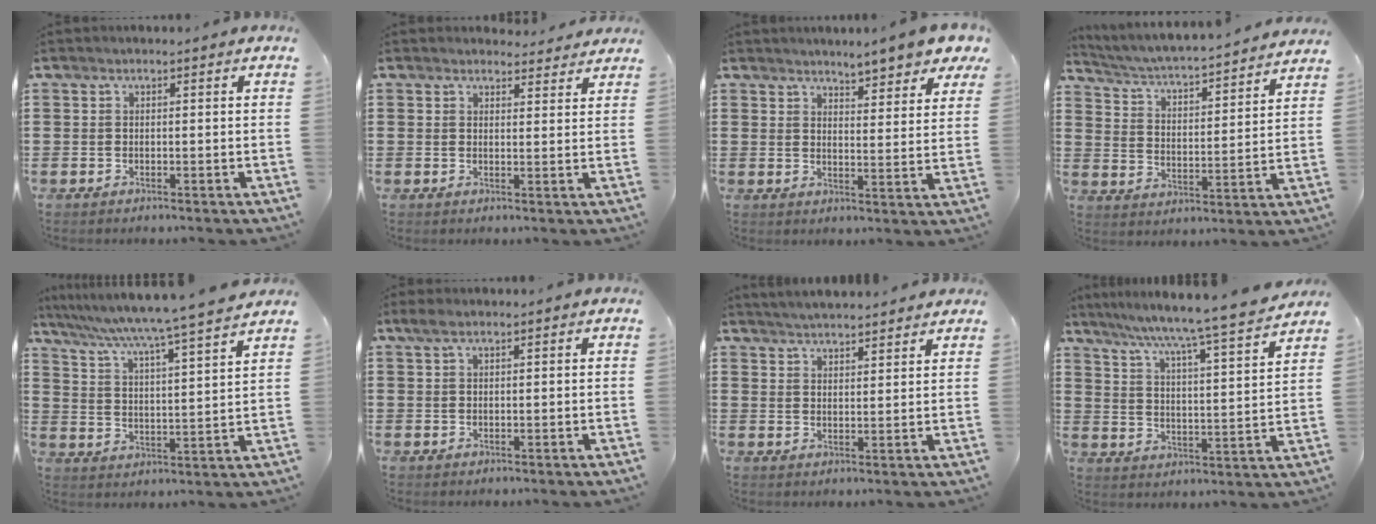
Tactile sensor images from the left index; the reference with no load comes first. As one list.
[{"total": 2.7, "force": [2.6, 0.7, 0.3], "torque": [-0.005, -0.009, 0.047]}, {"total": 5.6, "force": [5.2, 0.1, 2.0], "torque": [-0.041, -0.023, 0.090]}, {"total": 3.5, "force": [3.4, -0.5, 0.9], "torque": [-0.036, -0.037, 0.047]}, {"total": 5.5, "force": [4.8, -1.4, 2.4], "torque": [-0.069, -0.048, 0.069]}, {"total": 1.6, "force": [0.7, 0.4, 1.3], "torque": [-0.027, 0.003, 0.013]}, {"total": 3.2, "force": [3.2, -0.4, 0.0], "torque": [-0.009, -0.012, 0.058]}, {"total": 6.4, "force": [5.7, -1.1, 2.8], "torque": [-0.079, -0.051, 0.085]}]